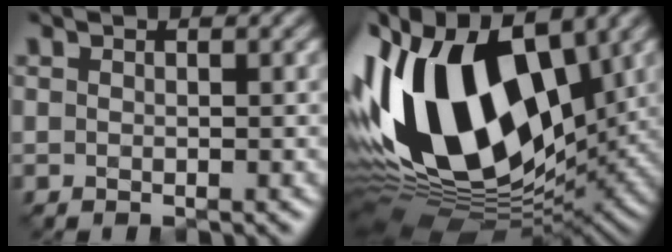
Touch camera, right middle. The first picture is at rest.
{"total": 17.3, "force": [1.8, 10.4, 13.7], "torque": [-0.281, 0.017, 0.009]}